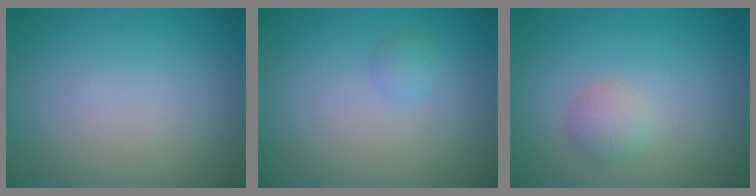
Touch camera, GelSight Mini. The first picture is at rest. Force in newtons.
{"total": 0.9, "press": 0.9, "slide": 0.1}
{"total": 1.7, "press": 1.7, "slide": 0.0}